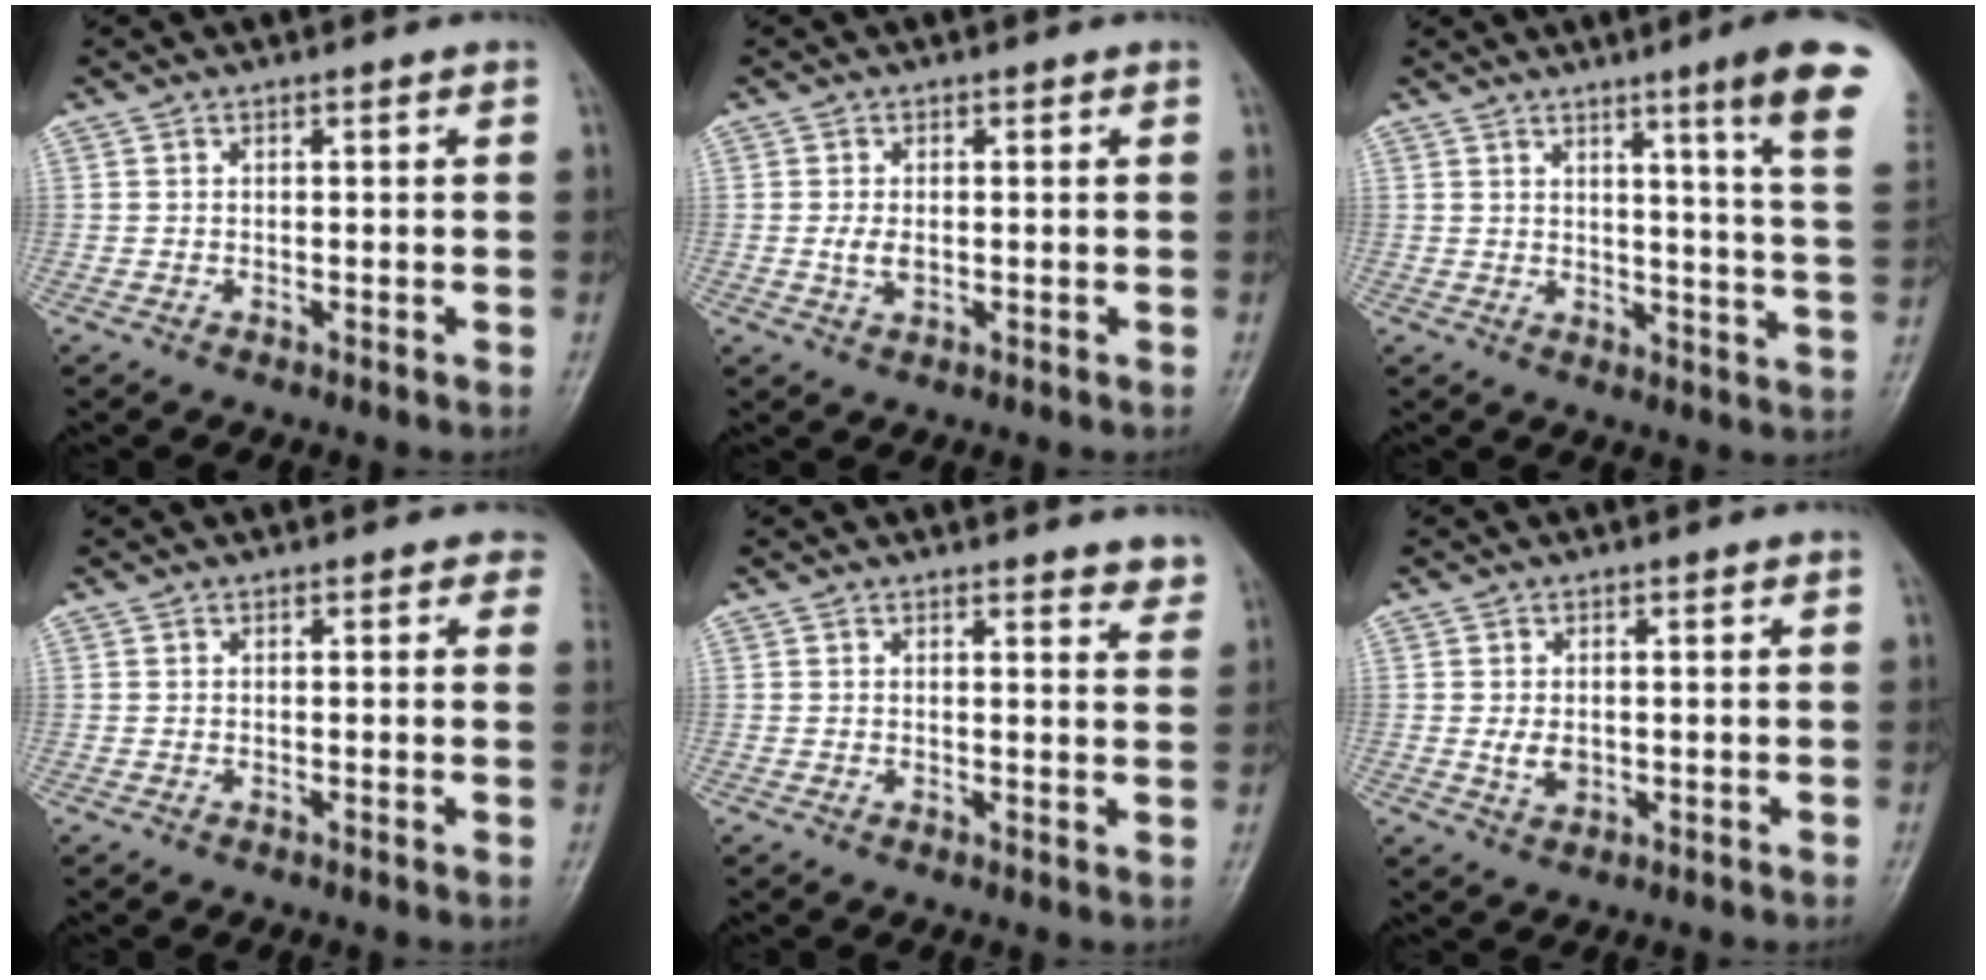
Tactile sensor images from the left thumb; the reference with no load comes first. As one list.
[{"total": 2.5, "force": [-0.1, 1.5, 1.9], "torque": [-0.038, -0.004, -0.001]}, {"total": 13.6, "force": [7.8, -0.3, 11.1], "torque": [-0.139, -0.049, 0.086]}, {"total": 2.2, "force": [1.5, 1.4, 1.0], "torque": [0.016, -0.004, 0.000]}, {"total": 3.3, "force": [3.0, 1.0, 1.1], "torque": [0.002, -0.020, 0.025]}, {"total": 2.9, "force": [-0.1, 2.1, 2.0], "torque": [-0.031, -0.004, 0.003]}]